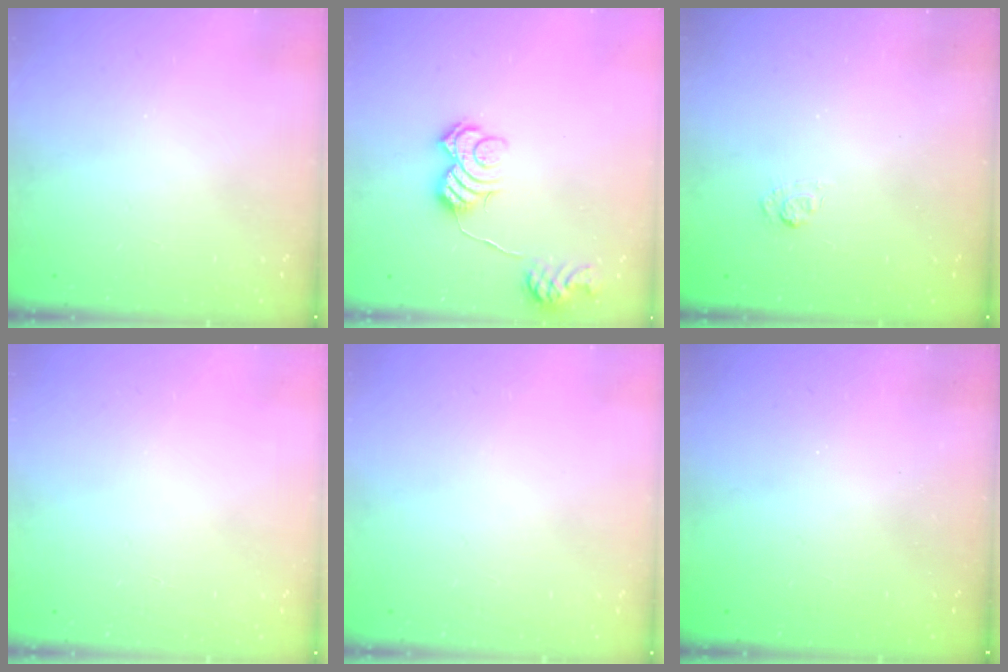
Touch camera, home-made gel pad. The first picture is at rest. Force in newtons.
{"total": 11.1, "press": 11.0, "slide": 0.7}
{"total": 2.7, "press": 2.3, "slide": 1.5}
{"total": 0.0}
{"total": 0.0}
{"total": 2.4, "press": 2.2, "slide": 0.8}